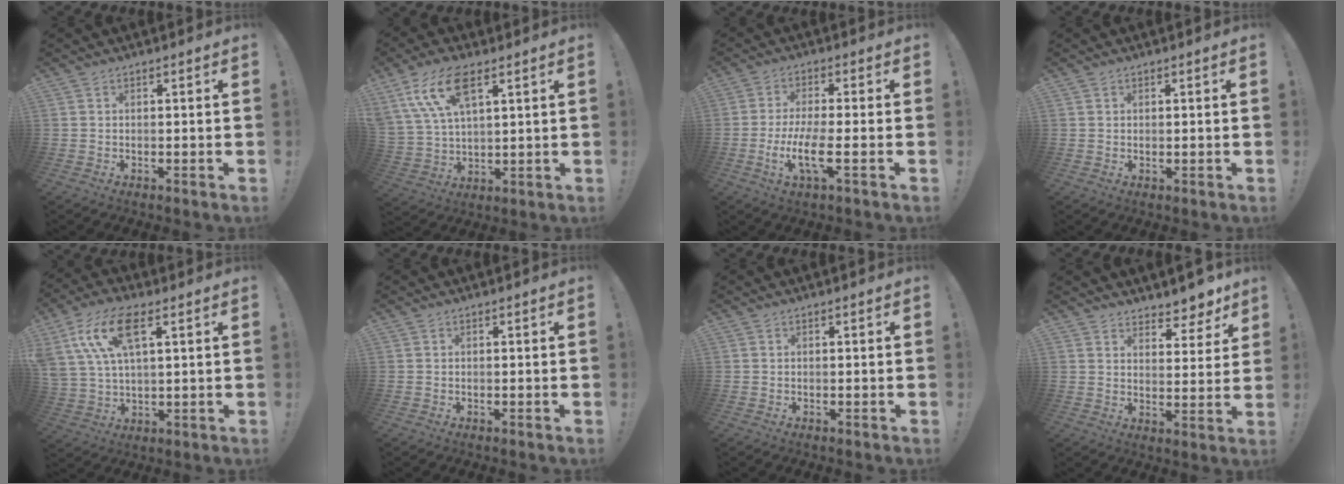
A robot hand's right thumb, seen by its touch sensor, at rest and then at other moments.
{"total": 13.0, "force": [7.1, 5.9, 9.1], "torque": [-0.196, -0.016, 0.131]}
{"total": 10.1, "force": [-2.5, 2.1, 9.5], "torque": [-0.193, -0.009, -0.049]}
{"total": 0.6, "force": [0.5, 0.3, 0.1], "torque": [0.006, -0.004, 0.007]}
{"total": 14.4, "force": [6.5, 6.6, 11.0], "torque": [-0.225, -0.008, 0.119]}
{"total": 0.0}
{"total": 0.0}
{"total": 7.3, "force": [6.6, 2.7, 1.7], "torque": [-0.015, -0.063, 0.120]}